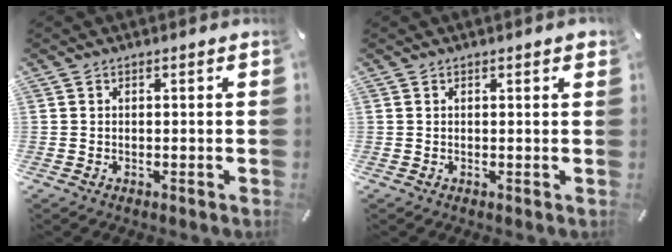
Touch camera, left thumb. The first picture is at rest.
{"total": 0.8, "force": [0.4, 0.1, 0.7], "torque": [-0.014, 0.001, 0.007]}